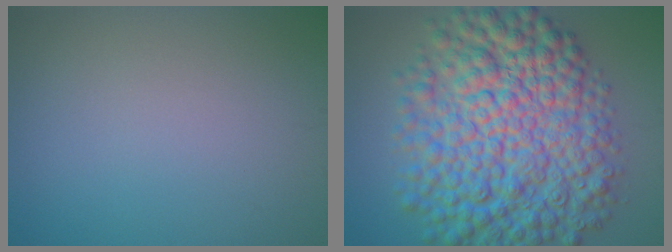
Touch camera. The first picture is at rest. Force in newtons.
{"total": 12.9, "press": 12.9, "slide": 0.0}